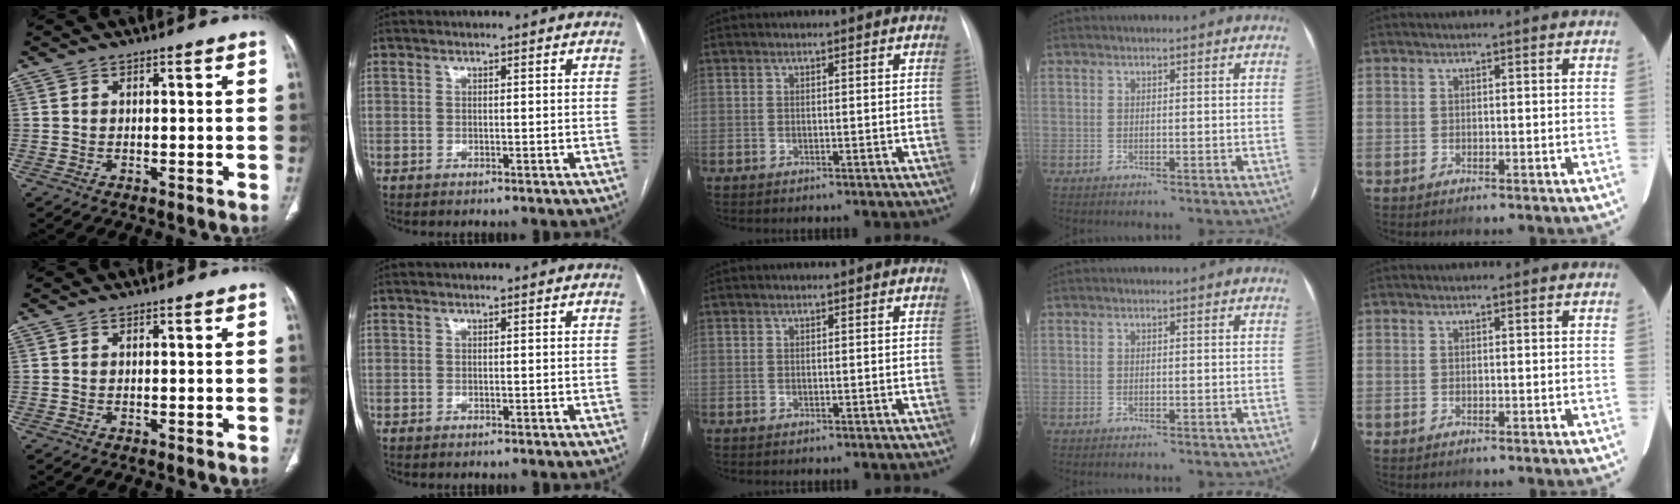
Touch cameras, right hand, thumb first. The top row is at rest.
{}